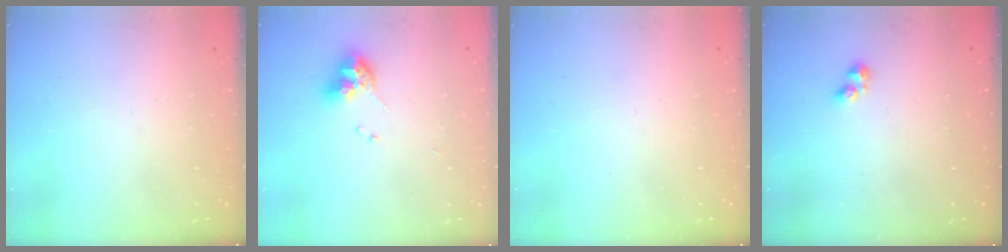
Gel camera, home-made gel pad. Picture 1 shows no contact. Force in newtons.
{"total": 9.8, "press": 9.7, "slide": 1.1}
{"total": 0.0}
{"total": 2.3, "press": 2.3, "slide": 0.5}